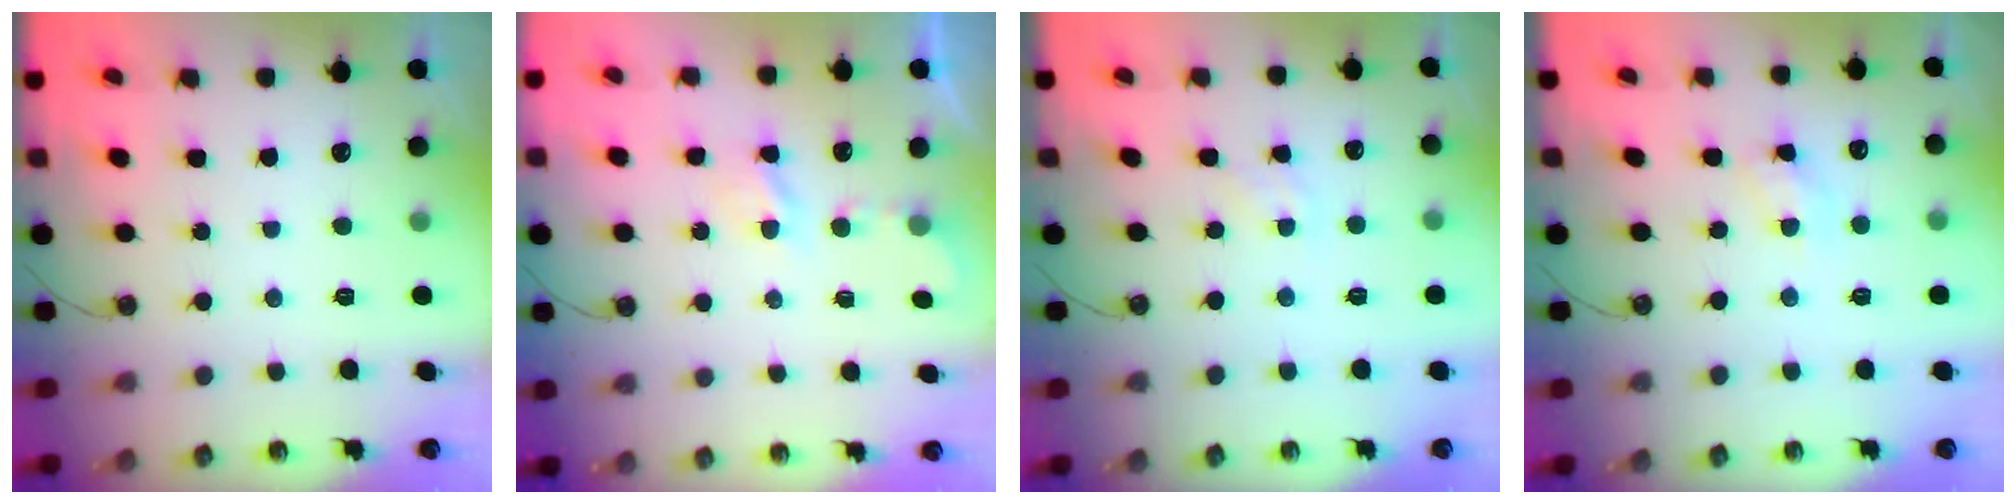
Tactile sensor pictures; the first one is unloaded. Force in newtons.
{"total": 3.4, "press": 3.4, "slide": 0.5}
{"total": 0.9, "press": 0.9, "slide": 0.2}
{"total": 5.9, "press": 5.9, "slide": 0.7}